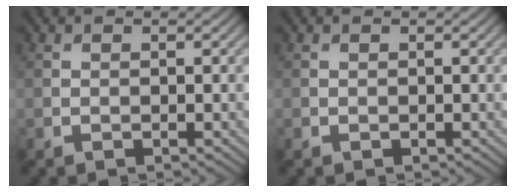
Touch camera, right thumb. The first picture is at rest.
{"total": 0.0}